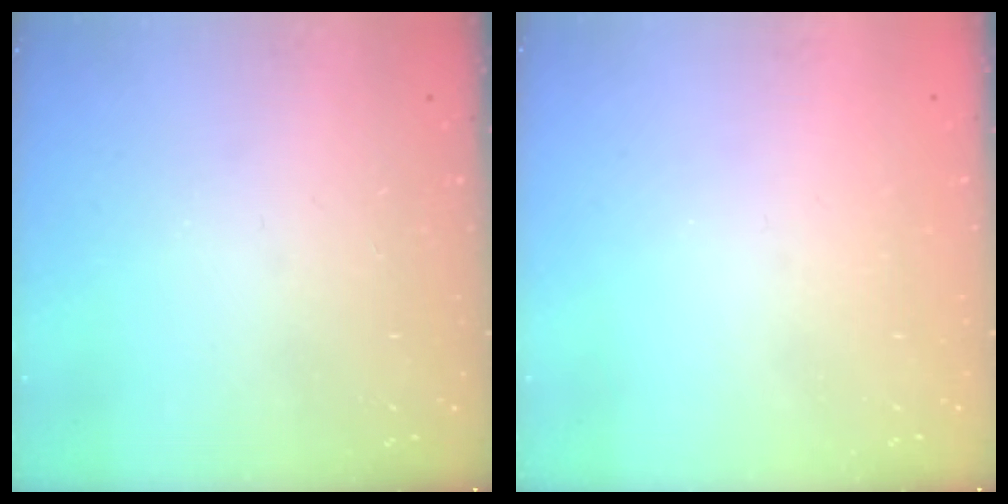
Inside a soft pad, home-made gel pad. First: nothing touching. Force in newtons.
{"total": 1.3, "press": 1.3, "slide": 0.2}